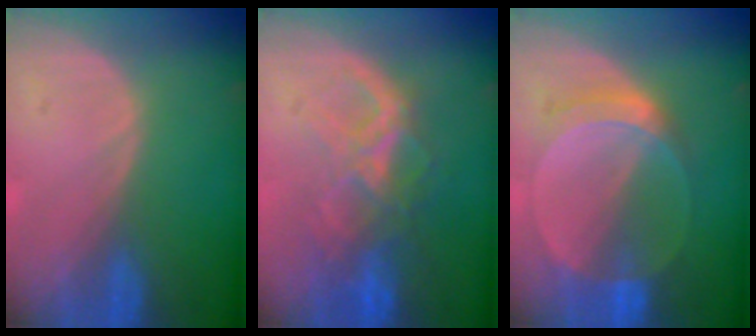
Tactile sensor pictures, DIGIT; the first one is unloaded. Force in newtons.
{"total": 8.7, "press": 7.6, "slide": 4.4}
{"total": 6.3, "press": 5.6, "slide": 2.7}